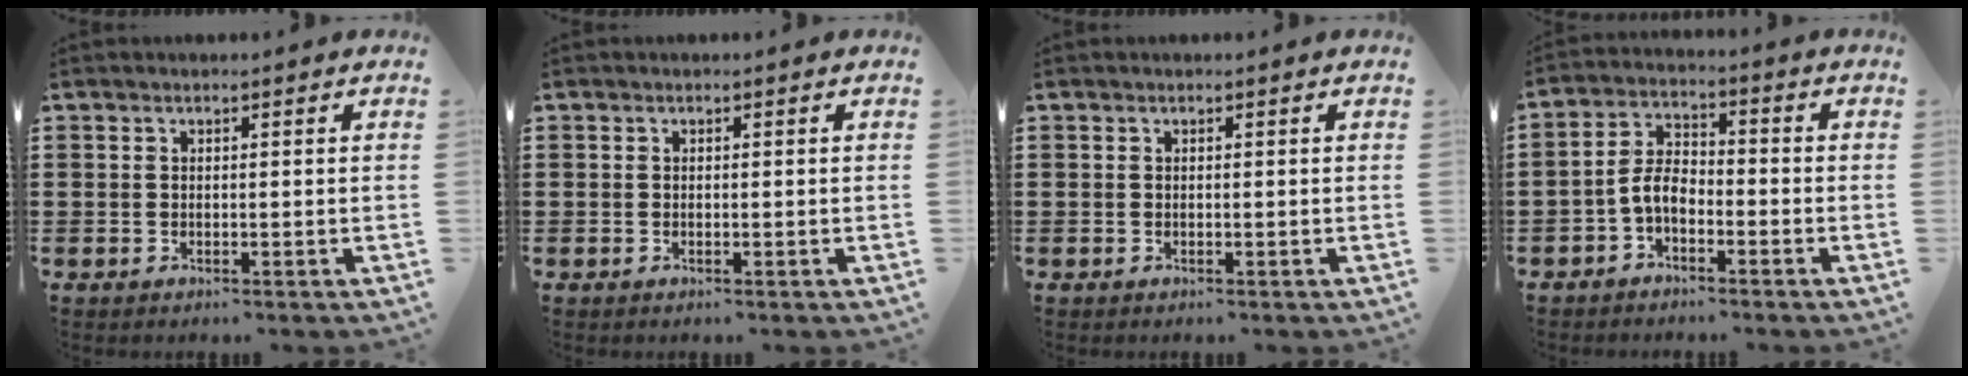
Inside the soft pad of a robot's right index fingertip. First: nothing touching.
{"total": 0.0}
{"total": 0.0}
{"total": 4.7, "force": [-2.4, 2.4, 3.2], "torque": [-0.081, 0.004, -0.053]}